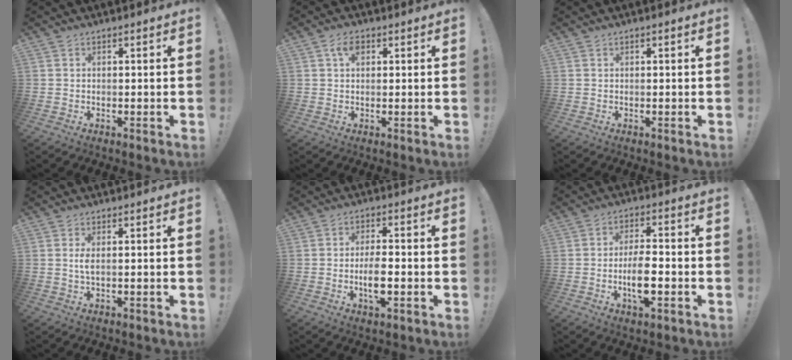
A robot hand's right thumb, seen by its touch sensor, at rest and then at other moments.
{"total": 3.7, "force": [1.2, 2.3, 2.7], "torque": [-0.049, 0.005, 0.019]}
{"total": 0.0}
{"total": 2.3, "force": [0.2, 0.4, 2.2], "torque": [-0.037, -0.003, 0.001]}
{"total": 7.2, "force": [-2.0, 2.6, 6.3], "torque": [-0.122, 0.002, -0.036]}
{"total": 9.1, "force": [-2.7, 3.3, 8.0], "torque": [-0.153, 0.004, -0.049]}